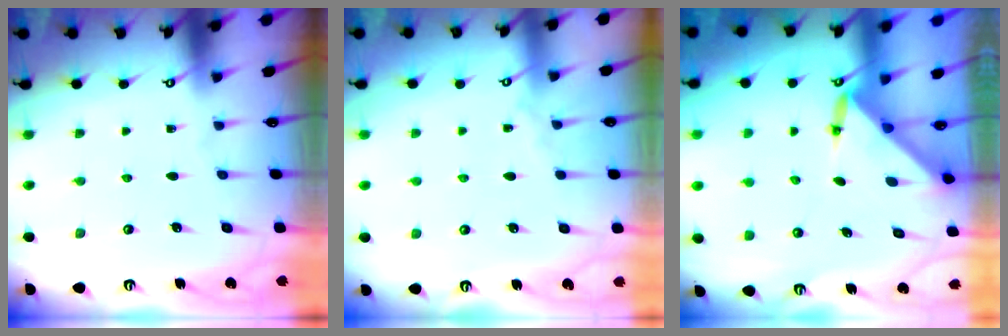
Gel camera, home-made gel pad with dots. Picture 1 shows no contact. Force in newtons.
{"total": 2.8, "press": 2.8, "slide": 0.5}
{"total": 2.9, "press": 2.9, "slide": 0.2}